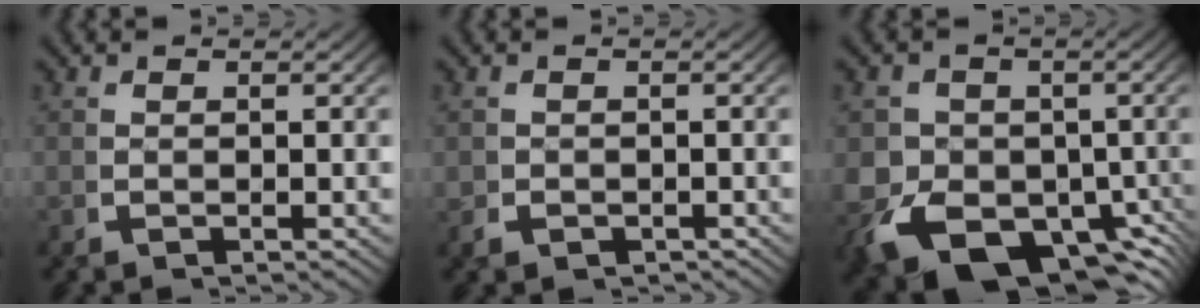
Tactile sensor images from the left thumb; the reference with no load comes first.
{"total": 1.4, "force": [-0.8, 1.0, 0.5], "torque": [-0.010, -0.008, -0.010]}
{"total": 16.9, "force": [-6.3, 12.4, 9.6], "torque": [-0.200, -0.082, -0.073]}